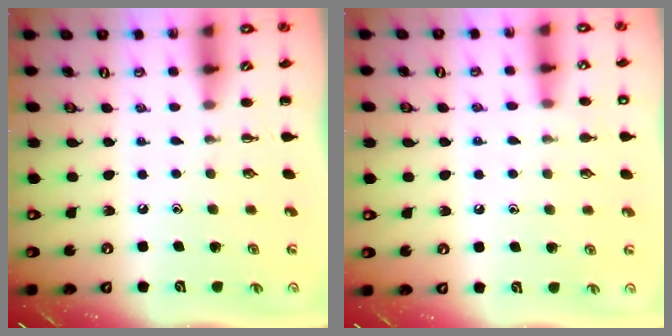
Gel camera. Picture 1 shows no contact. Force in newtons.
{"total": 8.1, "press": 7.8, "slide": 2.1}